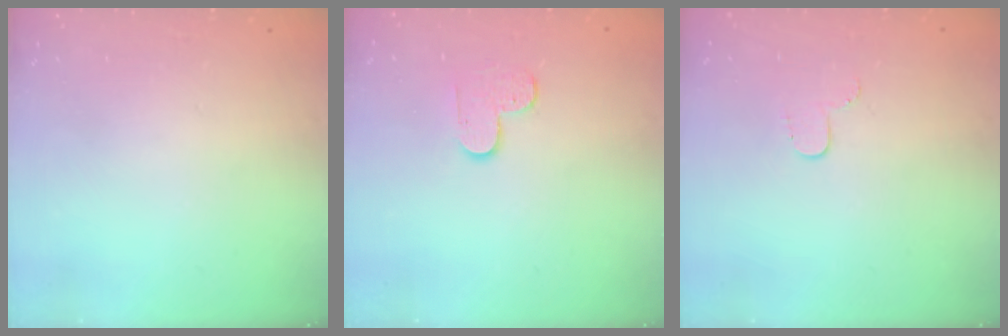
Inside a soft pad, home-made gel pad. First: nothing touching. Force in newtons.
{"total": 3.8, "press": 3.8, "slide": 0.4}
{"total": 3.2, "press": 3.2, "slide": 0.3}